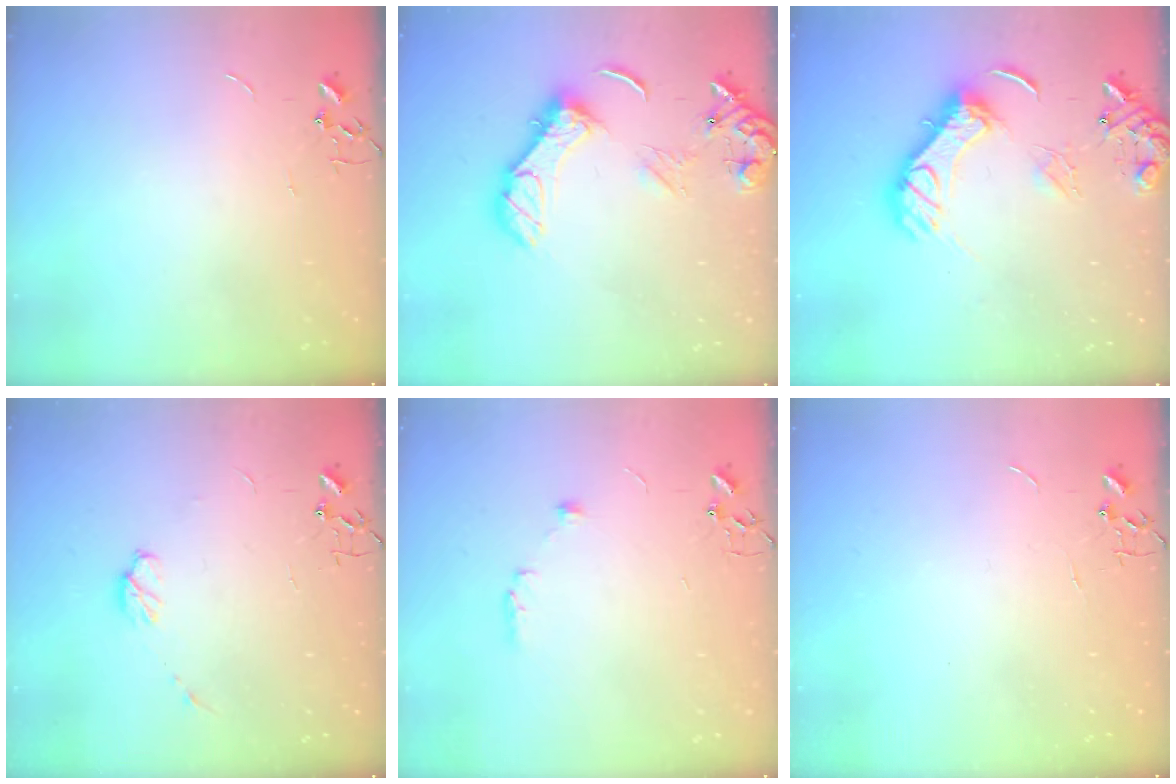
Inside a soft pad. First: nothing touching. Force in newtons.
{"total": 13.9, "press": 13.8, "slide": 1.6}
{"total": 16.7, "press": 16.7, "slide": 1.5}
{"total": 5.7, "press": 5.6, "slide": 1.2}
{"total": 5.9, "press": 5.6, "slide": 2.1}
{"total": 0.0}